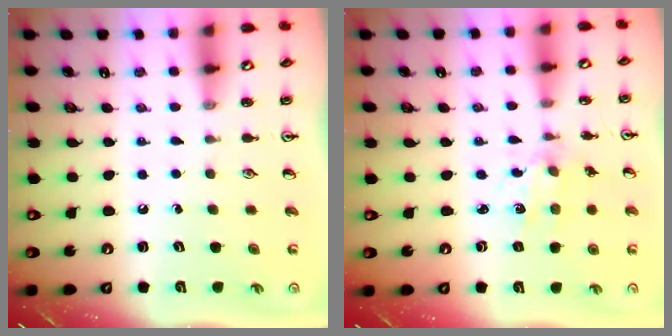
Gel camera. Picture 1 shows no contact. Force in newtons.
{"total": 1.8, "press": 1.8, "slide": 0.3}